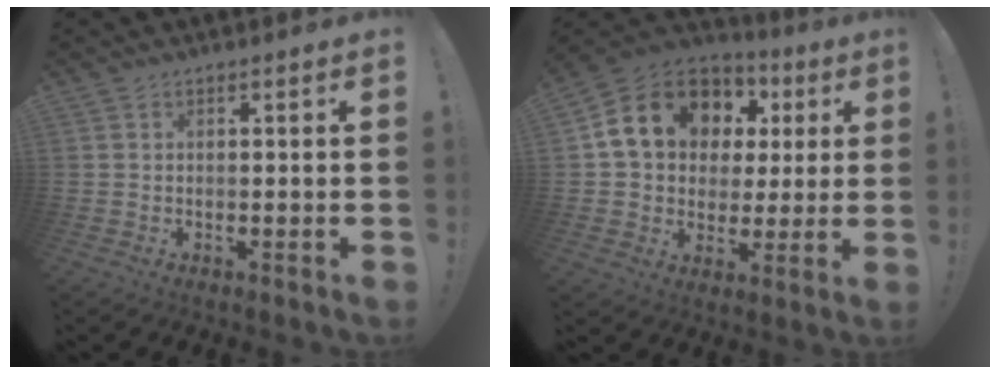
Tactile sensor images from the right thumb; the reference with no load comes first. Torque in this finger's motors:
{"motor_torque": [1.70, 3.30, 0.62, -0.40, 0.28]}